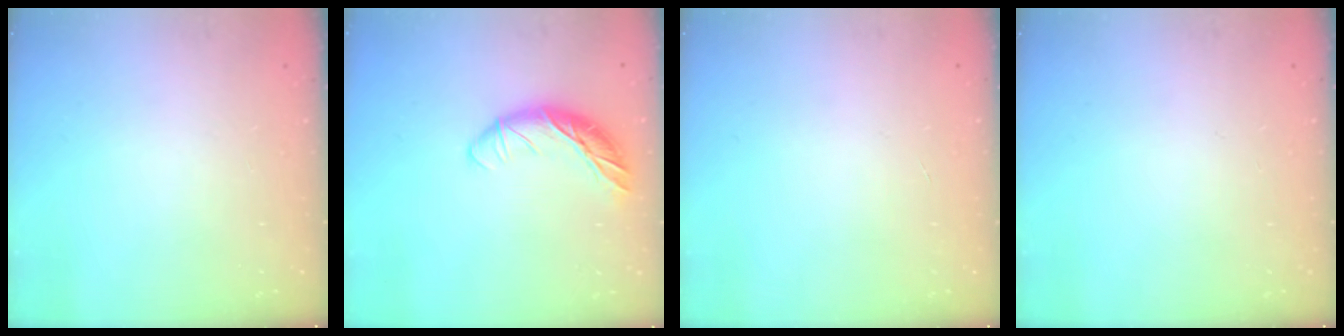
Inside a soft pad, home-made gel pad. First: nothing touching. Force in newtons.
{"total": 12.2, "press": 12.1, "slide": 1.9}
{"total": 0.0}
{"total": 0.0}